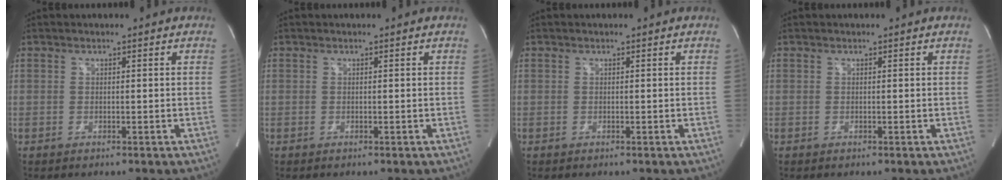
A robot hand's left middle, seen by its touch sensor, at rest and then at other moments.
{"total": 0.0}
{"total": 0.0}
{"total": 0.0}